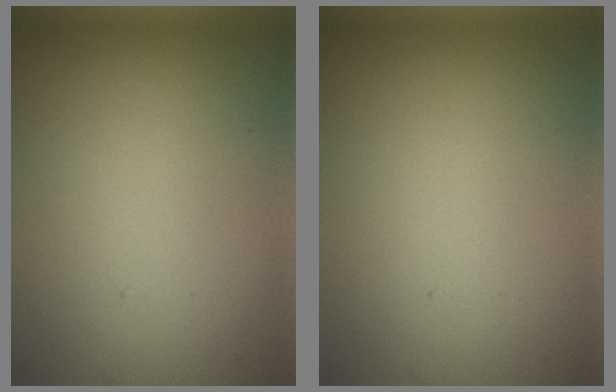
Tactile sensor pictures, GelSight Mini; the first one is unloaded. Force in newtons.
{"total": 0.0}